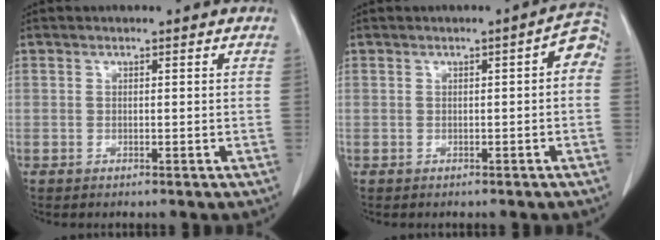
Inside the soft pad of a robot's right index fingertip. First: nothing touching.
{"total": 3.3, "force": [0.0, 0.9, 3.2], "torque": [-0.032, 0.013, -0.006]}